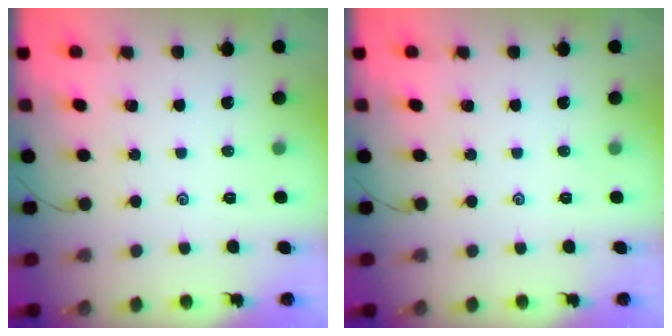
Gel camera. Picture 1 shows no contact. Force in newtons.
{"total": 0.0}